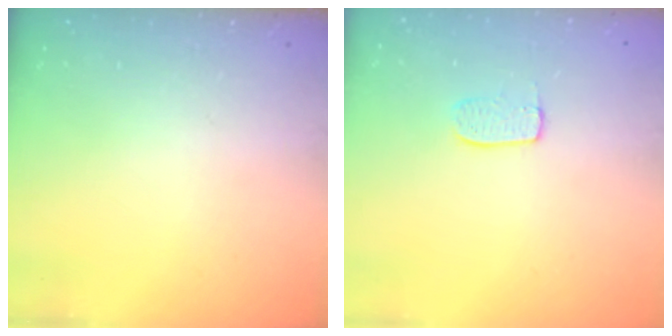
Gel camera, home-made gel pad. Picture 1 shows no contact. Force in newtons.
{"total": 6.3, "press": 6.3, "slide": 0.1}